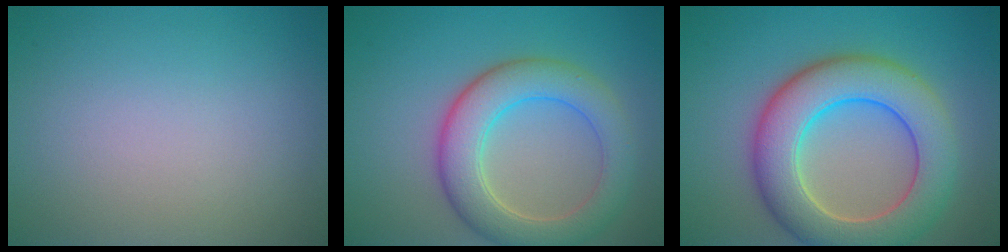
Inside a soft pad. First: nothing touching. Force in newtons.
{"total": 6.4, "press": 6.4, "slide": 0.5}
{"total": 9.0, "press": 9.0, "slide": 0.5}